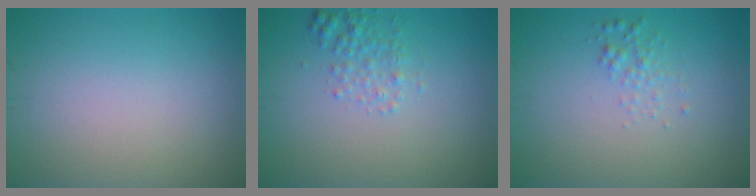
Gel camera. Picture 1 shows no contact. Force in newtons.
{"total": 1.7, "press": 1.7, "slide": 0.1}
{"total": 1.2, "press": 1.2, "slide": 0.0}